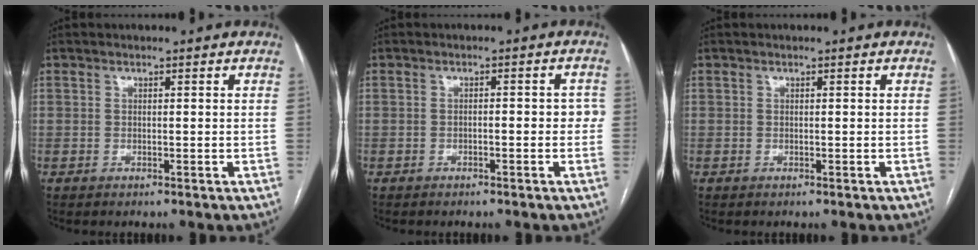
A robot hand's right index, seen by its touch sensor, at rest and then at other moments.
{"total": 2.8, "force": [-0.6, 1.0, 2.5], "torque": [-0.030, 0.015, -0.007]}
{"total": 0.0}